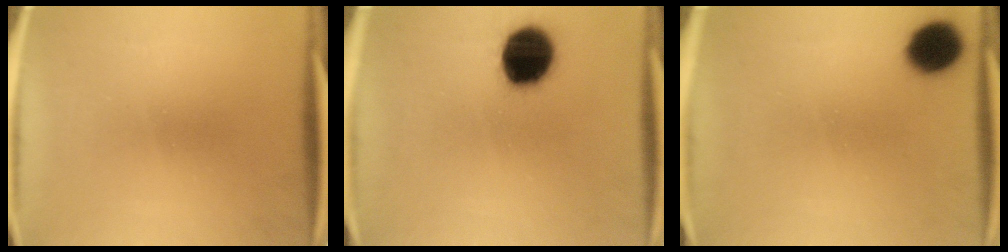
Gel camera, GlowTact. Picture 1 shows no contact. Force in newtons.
{"total": 15.2}
{"total": 10.1}